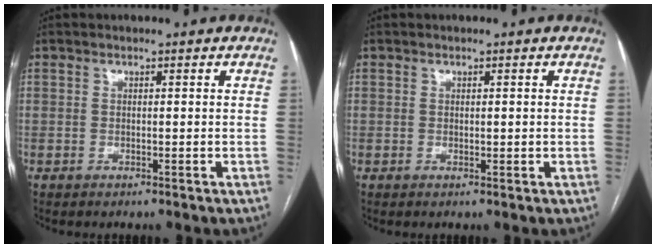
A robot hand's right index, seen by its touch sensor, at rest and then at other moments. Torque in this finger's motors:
{"motor_torque": [-0.35, 0.45, -0.06, 0.00]}